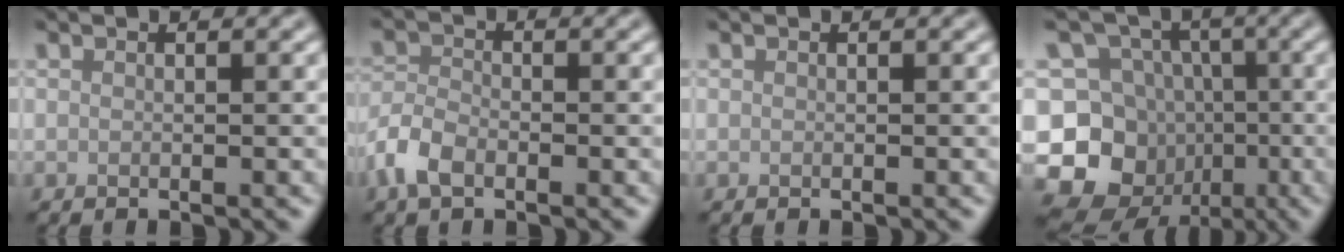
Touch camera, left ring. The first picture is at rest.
{"total": 3.0, "force": [-1.9, 1.6, 1.8], "torque": [-0.034, 0.002, -0.048]}
{"total": 0.0}
{"total": 13.6, "force": [-5.7, 11.7, 4.0], "torque": [-0.109, -0.015, -0.105]}